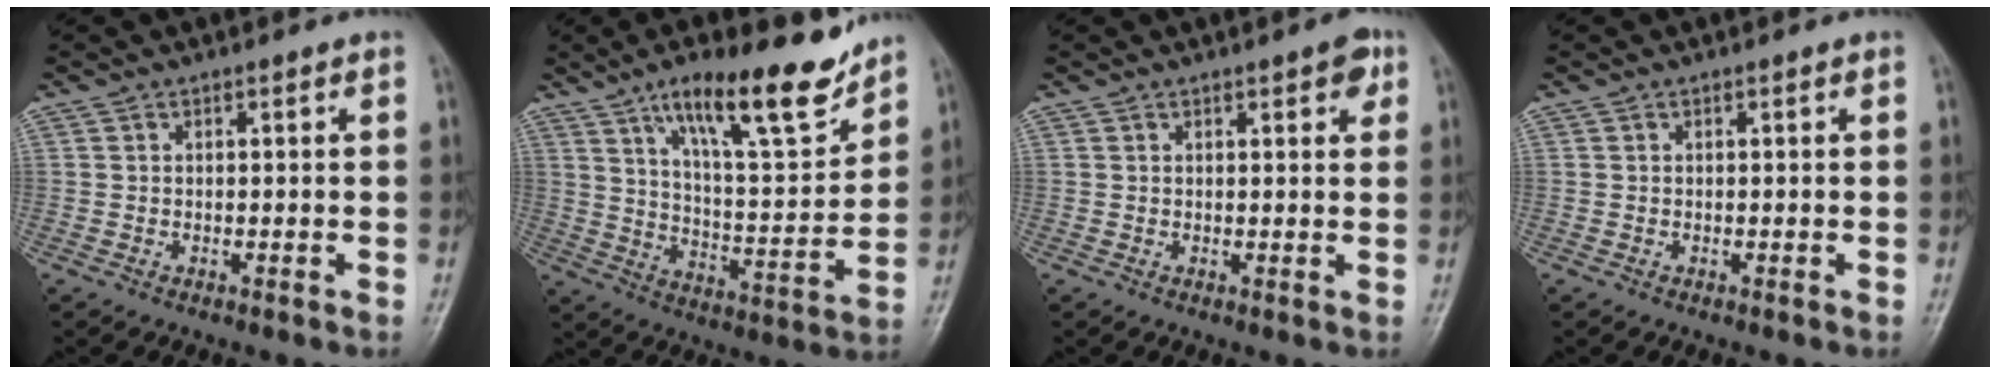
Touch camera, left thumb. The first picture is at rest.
{"total": 17.9, "force": [12.3, 4.6, 12.2], "torque": [-0.163, -0.071, 0.205]}
{"total": 3.3, "force": [1.8, 1.2, 2.5], "torque": [-0.023, -0.004, 0.017]}
{"total": 0.0}